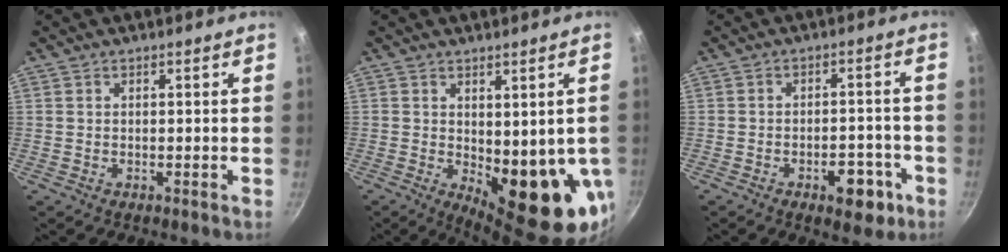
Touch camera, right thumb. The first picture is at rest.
{"total": 13.8, "force": [-1.2, 5.6, 12.6], "torque": [-0.138, -0.030, 0.000]}
{"total": 7.9, "force": [-3.7, 4.2, 5.6], "torque": [-0.045, 0.026, -0.042]}